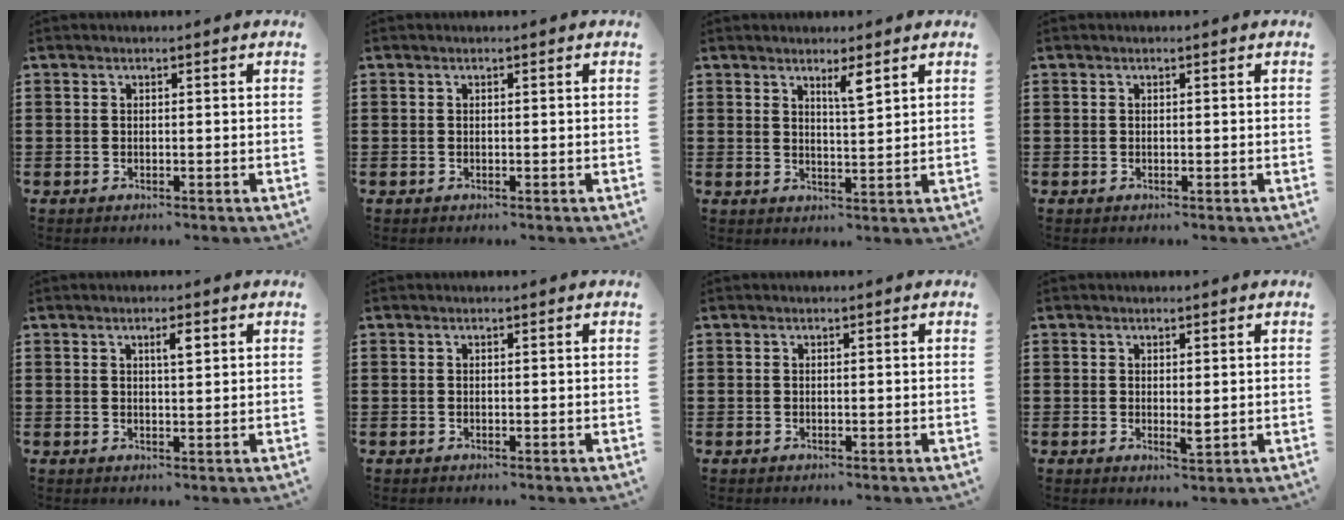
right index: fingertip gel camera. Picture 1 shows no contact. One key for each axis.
{"total": 0.0}
{"total": 3.2, "fx": 2.3, "fy": 0.4, "fz": 2.2, "tx": -0.040, "ty": -0.002, "tz": 0.038}
{"total": 0.0}
{"total": 2.4, "fx": 1.0, "fy": 0.5, "fz": 2.1, "tx": -0.034, "ty": 0.001, "tz": 0.013}
{"total": 0.0}
{"total": 0.0}
{"total": 2.0, "fx": 0.2, "fy": 0.8, "fz": 1.8, "tx": -0.025, "ty": -0.004, "tz": 0.003}